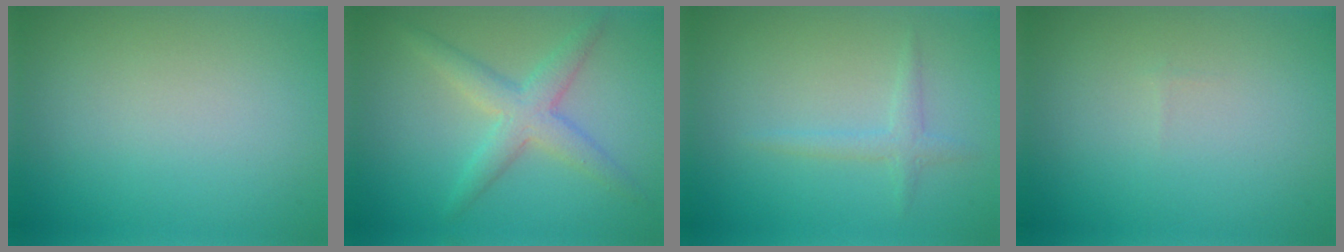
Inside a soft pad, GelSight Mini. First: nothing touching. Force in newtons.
{"total": 3.6, "press": 3.6, "slide": 0.1}
{"total": 1.5, "press": 1.4, "slide": 0.2}
{"total": 0.0}